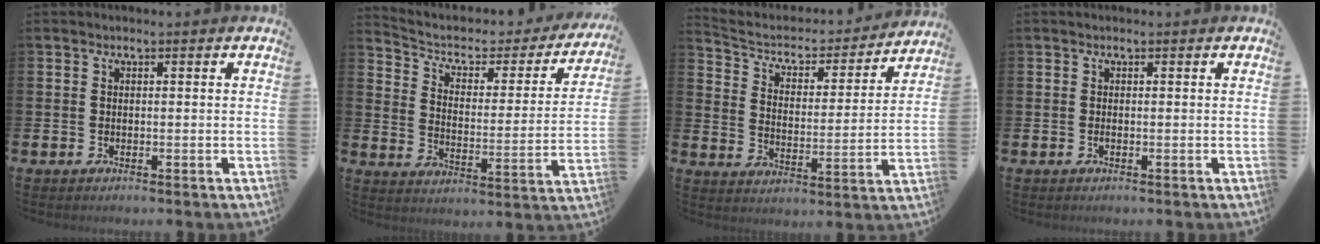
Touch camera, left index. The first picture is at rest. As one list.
[{"total": 5.0, "force": [4.1, 2.4, 1.5], "torque": [-0.057, -0.033, 0.061]}, {"total": 5.1, "force": [4.6, 1.9, 1.1], "torque": [-0.050, -0.039, 0.071]}, {"total": 0.0}]